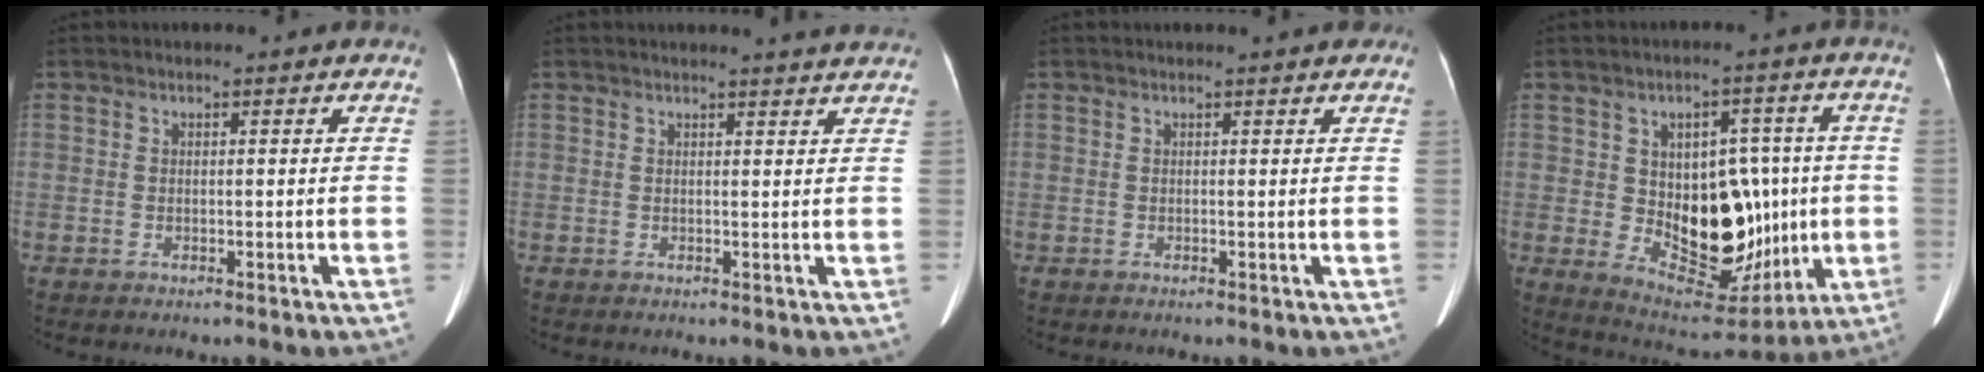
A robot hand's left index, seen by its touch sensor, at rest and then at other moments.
{"total": 4.8, "force": [4.5, -0.3, 1.5], "torque": [-0.021, 0.001, 0.036]}
{"total": 2.8, "force": [2.4, 0.6, 1.3], "torque": [-0.016, 0.010, 0.018]}
{"total": 15.4, "force": [-0.5, 8.9, 12.5], "torque": [-0.181, 0.017, 0.017]}